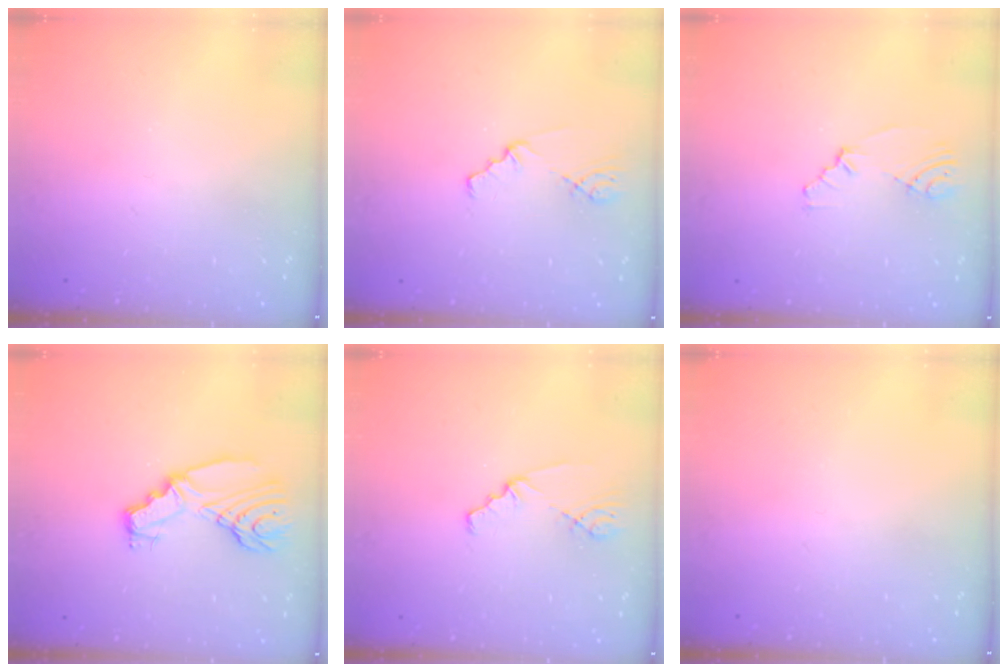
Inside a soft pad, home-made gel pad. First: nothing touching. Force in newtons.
{"total": 1.6, "press": 1.6, "slide": 0.3}
{"total": 4.5, "press": 1.8, "slide": 4.1}
{"total": 10.2, "press": 10.2, "slide": 1.1}
{"total": 1.1, "press": 1.1, "slide": 0.2}
{"total": 0.0}